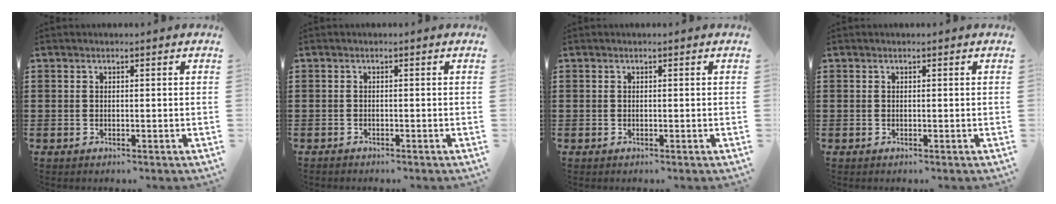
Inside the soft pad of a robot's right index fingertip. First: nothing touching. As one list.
[{"total": 0.8, "force": [-0.8, 0.0, -0.2], "torque": [0.003, -0.001, -0.017]}, {"total": 0.0}, {"total": 0.0}]